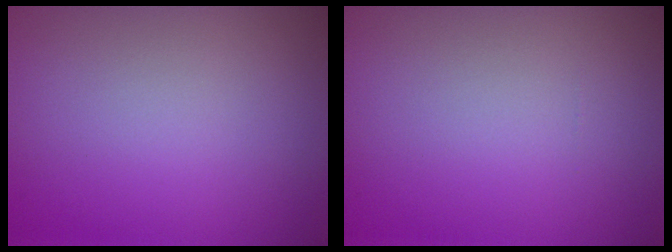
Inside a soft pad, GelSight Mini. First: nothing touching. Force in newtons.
{"total": 0.0}